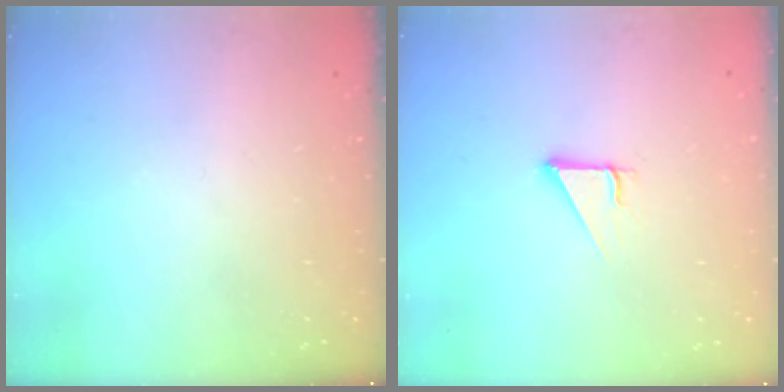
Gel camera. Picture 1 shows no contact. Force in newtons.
{"total": 2.9, "press": 2.8, "slide": 0.2}